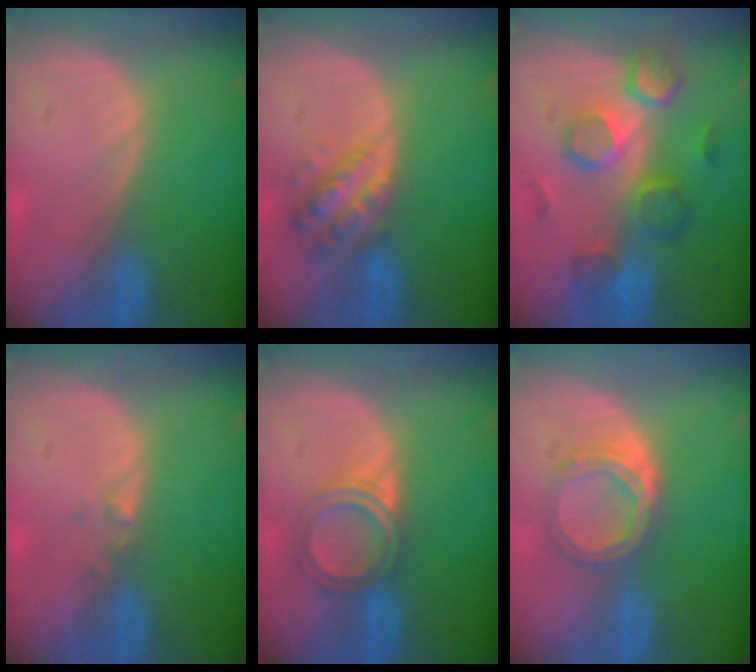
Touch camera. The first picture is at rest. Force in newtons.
{"total": 6.3, "press": 5.7, "slide": 2.7}
{"total": 8.6, "press": 8.5, "slide": 1.6}
{"total": 1.0, "press": 0.9, "slide": 0.5}
{"total": 4.9, "press": 4.6, "slide": 1.4}
{"total": 5.6, "press": 5.0, "slide": 2.5}